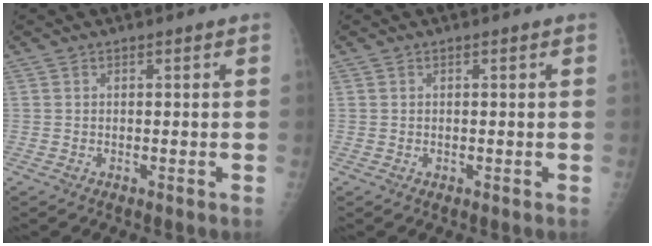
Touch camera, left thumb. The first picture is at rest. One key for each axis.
{"total": 0.0}